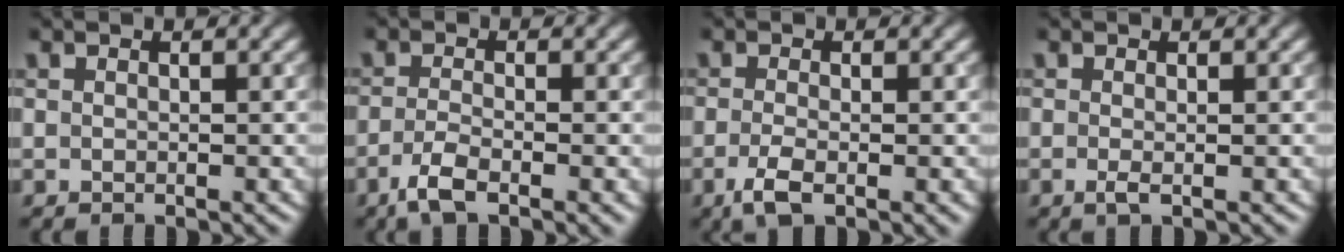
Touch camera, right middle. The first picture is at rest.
{"total": 3.4, "force": [-1.8, 1.0, 2.7], "torque": [-0.056, -0.006, -0.041]}
{"total": 3.2, "force": [-1.3, 1.0, 2.8], "torque": [-0.056, -0.007, -0.027]}
{"total": 1.1, "force": [-0.3, 0.2, 1.0], "torque": [-0.022, -0.007, -0.004]}